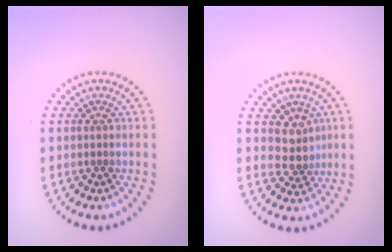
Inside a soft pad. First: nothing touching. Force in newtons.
{"total": 2.5, "press": 2.1, "slide": 1.5}